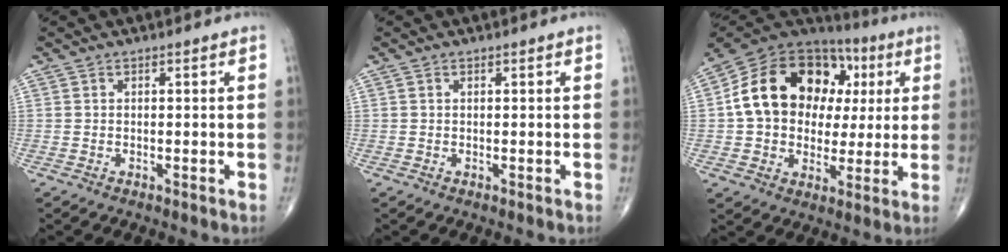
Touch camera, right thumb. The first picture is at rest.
{"total": 0.0}
{"total": 21.8, "force": [3.7, 16.1, 14.2], "torque": [-0.209, 0.032, 0.061]}